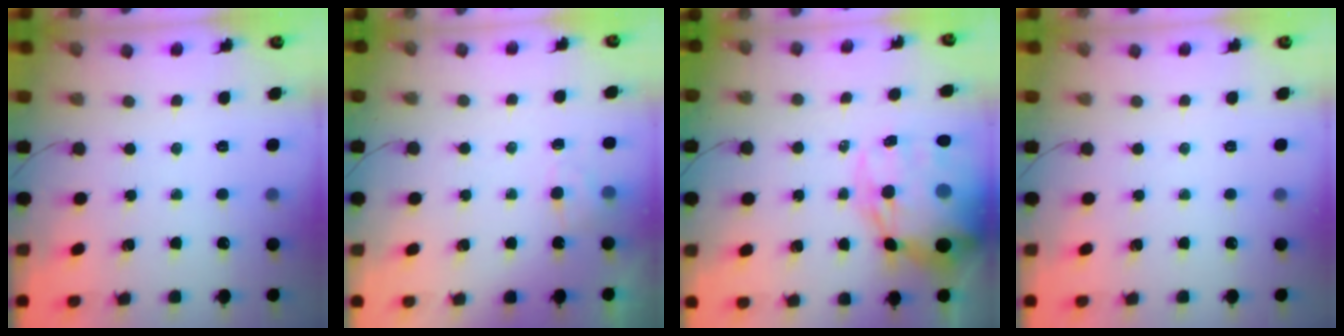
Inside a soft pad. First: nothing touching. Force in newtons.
{"total": 5.1, "press": 5.0, "slide": 1.2}
{"total": 23.1, "press": 22.6, "slide": 4.8}
{"total": 0.0}